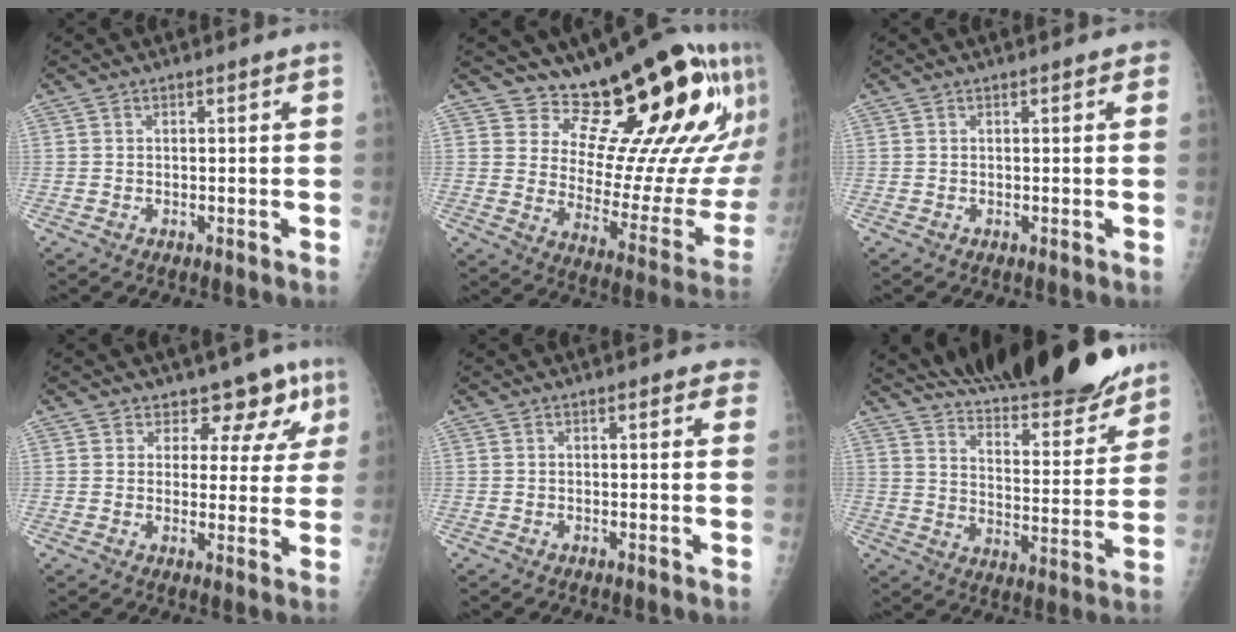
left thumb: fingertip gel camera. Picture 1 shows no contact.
{"total": 21.0, "force": [15.4, 7.0, 12.5], "torque": [-0.124, -0.128, 0.219]}
{"total": 1.0, "force": [0.5, 0.5, 0.7], "torque": [-0.002, 0.002, 0.001]}
{"total": 7.5, "force": [5.4, 4.9, 1.8], "torque": [0.026, -0.029, 0.052]}
{"total": 2.3, "force": [1.5, 1.1, 1.3], "torque": [0.007, 0.000, 0.009]}
{"total": 24.6, "force": [21.5, 5.8, 10.5], "torque": [-0.127, -0.113, 0.308]}